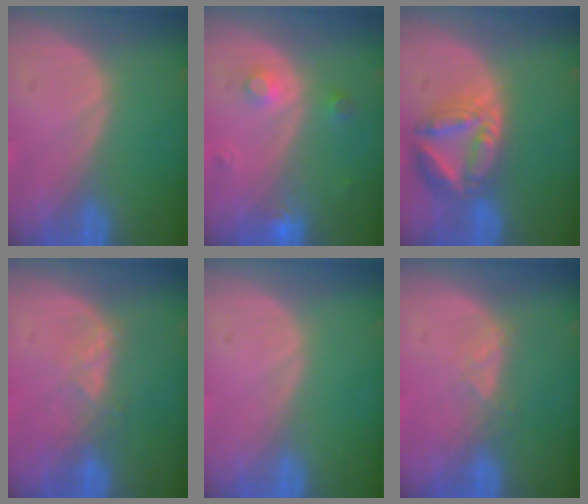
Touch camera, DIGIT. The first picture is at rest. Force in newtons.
{"total": 3.2, "press": 2.9, "slide": 1.1}
{"total": 8.2, "press": 7.1, "slide": 4.2}
{"total": 2.9, "press": 2.8, "slide": 0.7}
{"total": 0.0}
{"total": 2.3, "press": 2.2, "slide": 0.9}